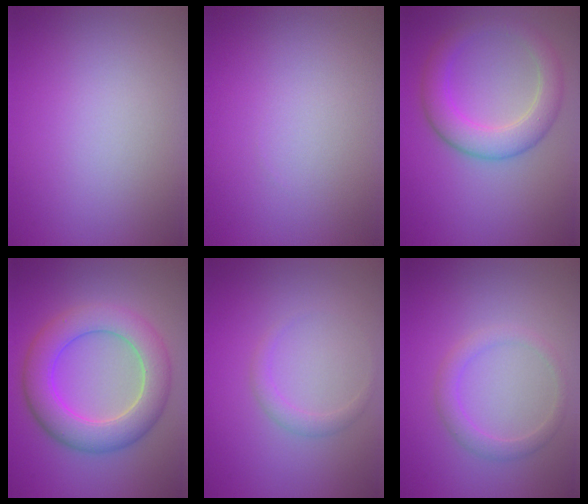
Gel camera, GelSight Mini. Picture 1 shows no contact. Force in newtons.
{"total": 0.0}
{"total": 4.7, "press": 4.7, "slide": 0.1}
{"total": 7.0, "press": 7.0, "slide": 0.3}
{"total": 1.2, "press": 1.2, "slide": 0.1}
{"total": 2.0, "press": 2.0, "slide": 0.1}